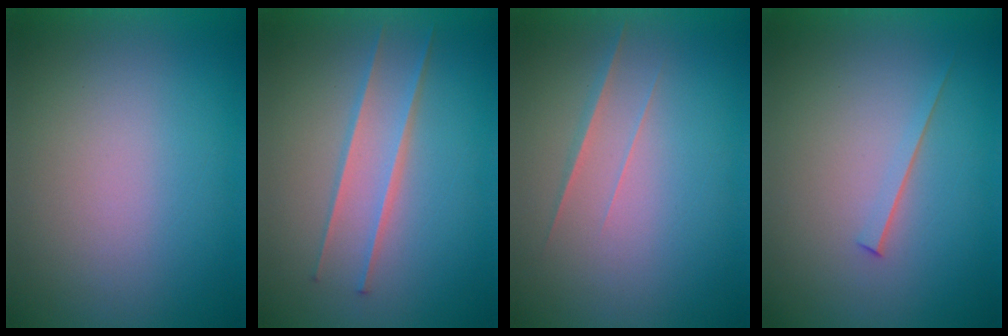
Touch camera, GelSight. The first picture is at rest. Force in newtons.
{"total": 2.4}
{"total": 1.5}
{"total": 1.5}